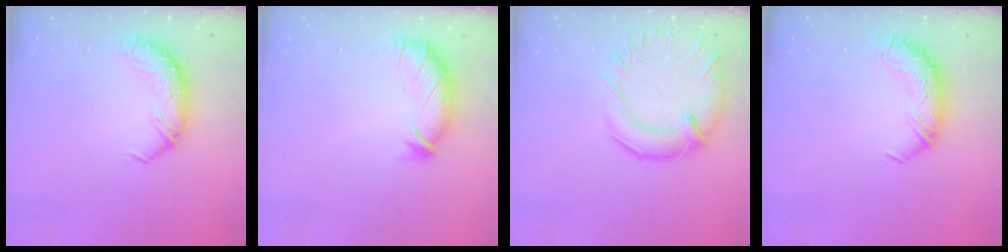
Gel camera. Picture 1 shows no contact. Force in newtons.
{"total": 2.9, "press": 2.3, "slide": 1.7}
{"total": 4.0, "press": 3.2, "slide": 2.5}
{"total": 0.0}